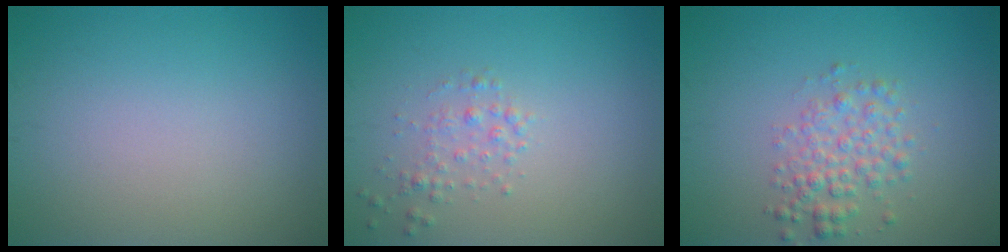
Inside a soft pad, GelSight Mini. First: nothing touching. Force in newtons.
{"total": 1.4, "press": 1.4, "slide": 0.1}
{"total": 2.9, "press": 2.9, "slide": 0.1}